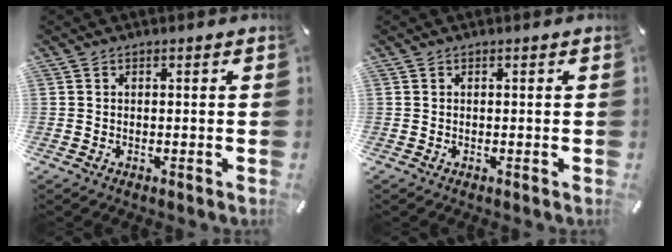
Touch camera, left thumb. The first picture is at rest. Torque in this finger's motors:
{"motor_torque": [-0.04, 0.09, -0.03, -0.01, 0.00]}